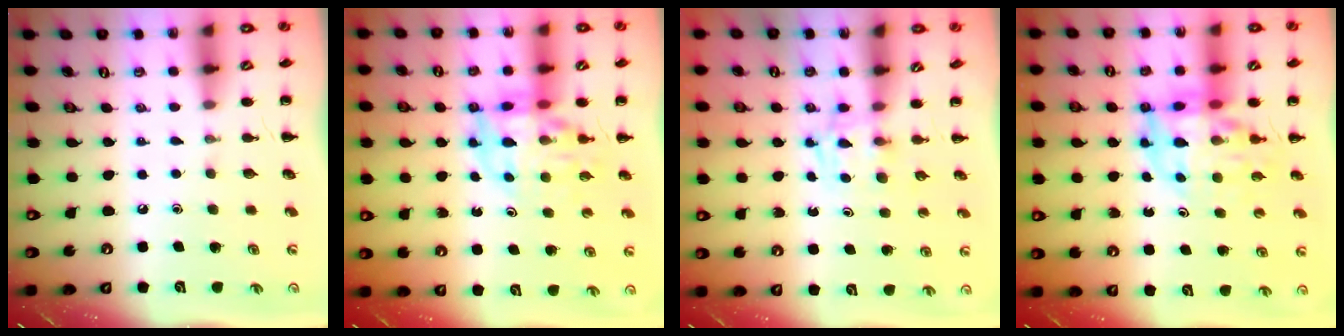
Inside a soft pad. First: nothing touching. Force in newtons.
{"total": 10.5, "press": 10.0, "slide": 3.2}
{"total": 3.1, "press": 2.8, "slide": 1.3}
{"total": 11.4, "press": 10.8, "slide": 3.5}